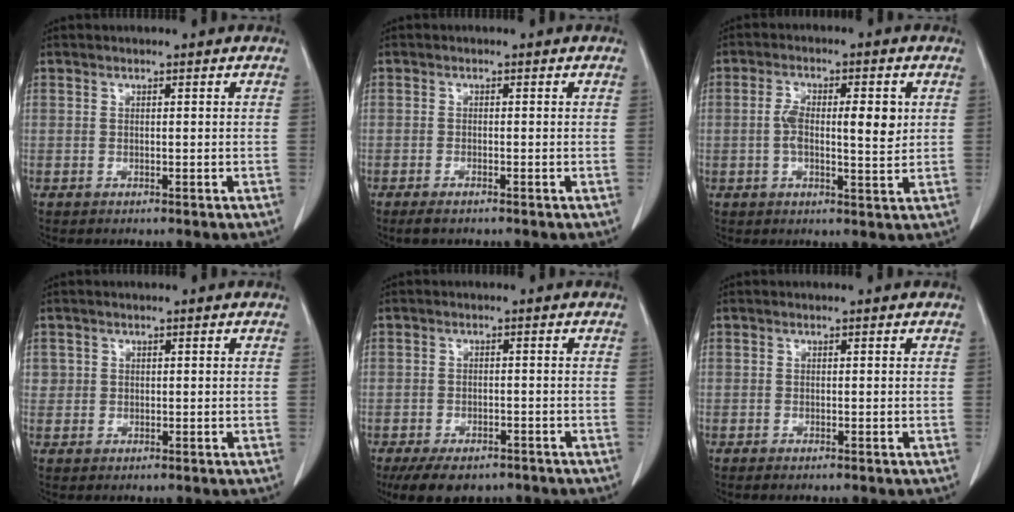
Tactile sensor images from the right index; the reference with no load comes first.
{"total": 1.9, "force": [-1.5, 0.4, 1.2], "torque": [-0.022, -0.004, -0.025]}
{"total": 7.6, "force": [0.8, 2.4, 7.1], "torque": [-0.126, 0.009, 0.011]}
{"total": 1.3, "force": [0.4, 1.3, 0.1], "torque": [0.013, 0.002, 0.003]}
{"total": 8.3, "force": [-6.2, 4.3, 3.6], "torque": [-0.050, -0.001, -0.091]}
{"total": 0.6, "force": [-0.5, 0.0, 0.4], "torque": [-0.008, -0.001, -0.009]}